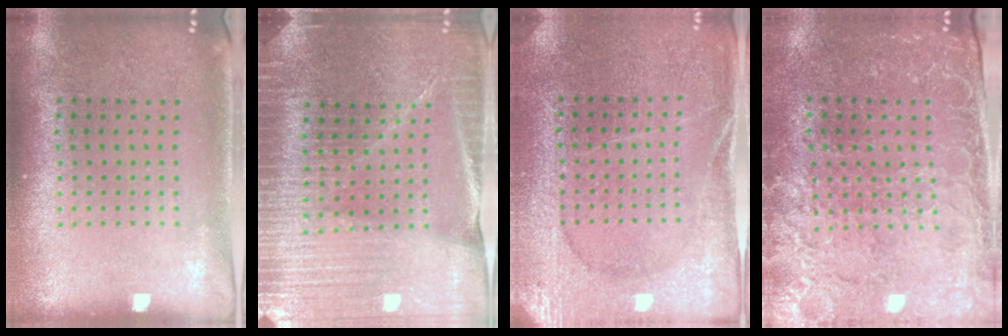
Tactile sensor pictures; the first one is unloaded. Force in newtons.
{"total": 4.3, "press": 4.0, "slide": 1.6}
{"total": 2.9, "press": 2.9, "slide": 0.3}
{"total": 2.9, "press": 2.8, "slide": 0.8}